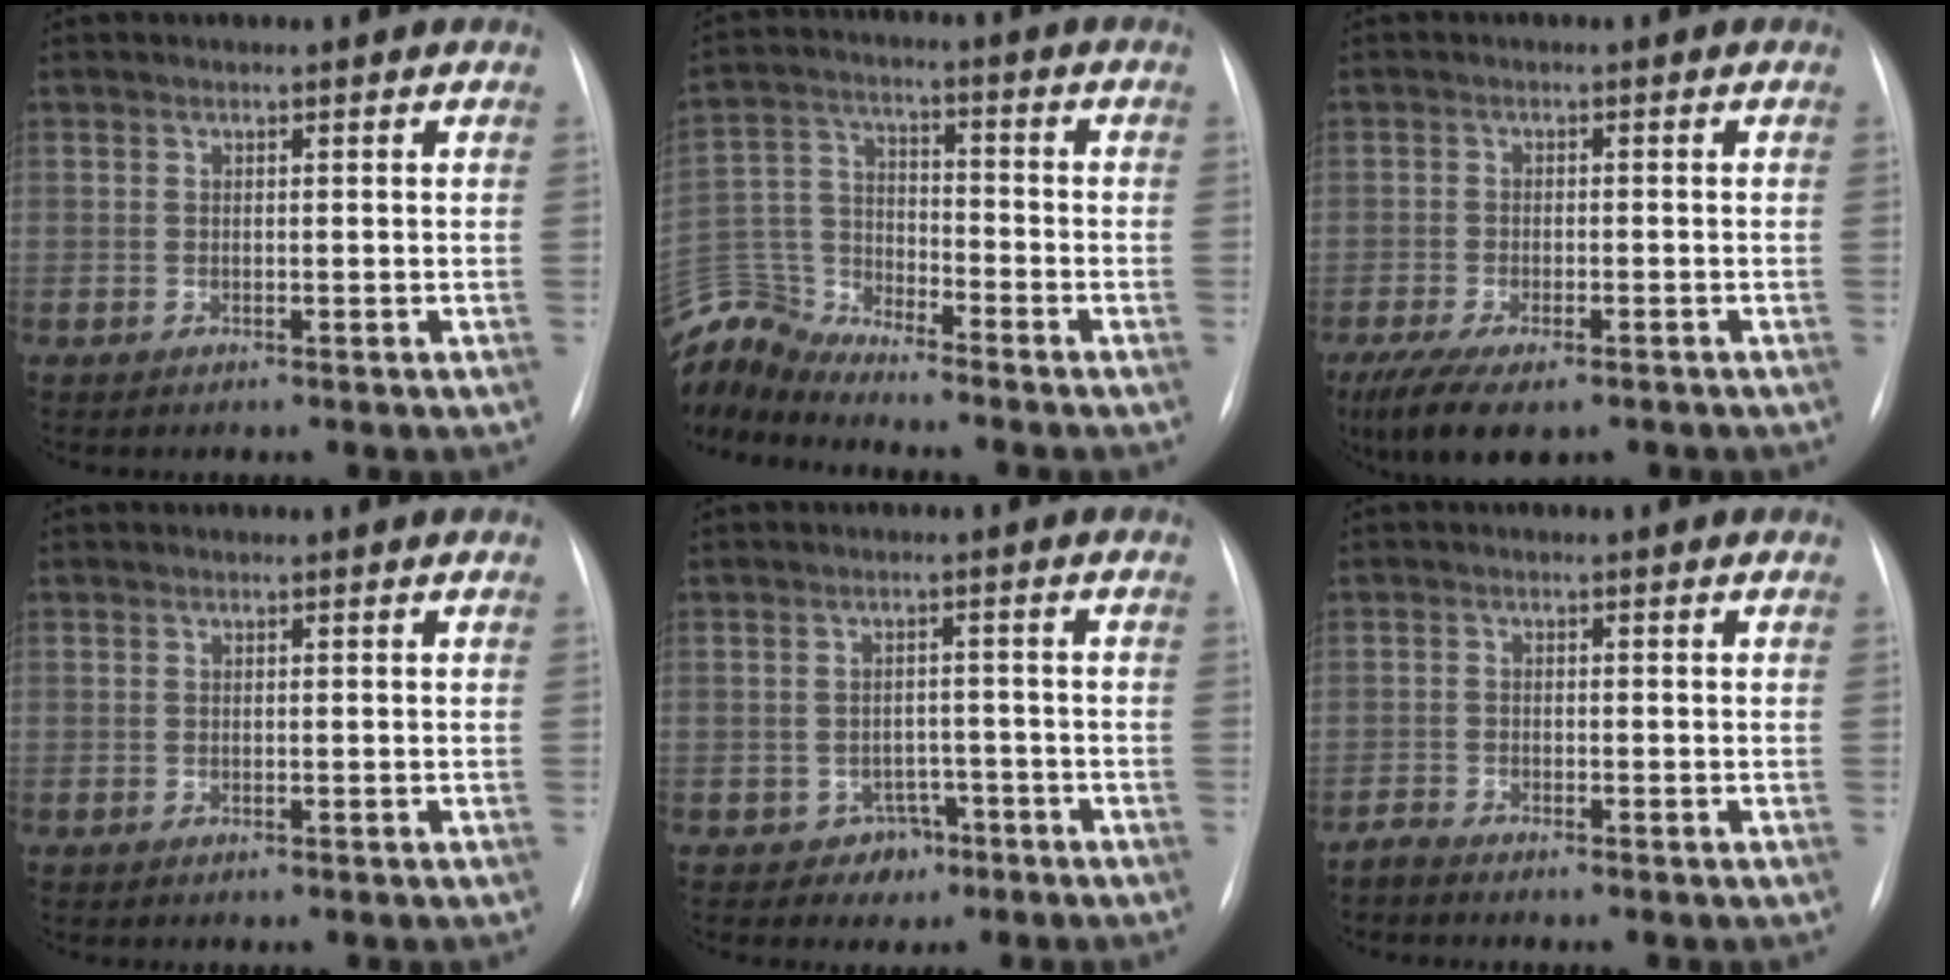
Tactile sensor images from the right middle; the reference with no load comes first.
{"total": 10.9, "force": [-10.9, 0.5, 0.5], "torque": [-0.023, 0.033, -0.218]}
{"total": 9.9, "force": [-6.9, 3.6, 6.3], "torque": [-0.109, -0.019, -0.106]}
{"total": 0.0}
{"total": 3.6, "force": [-2.0, 2.9, 0.4], "torque": [0.004, 0.015, -0.020]}
{"total": 1.4, "force": [-1.4, 0.0, 0.0], "torque": [0.003, -0.004, -0.029]}